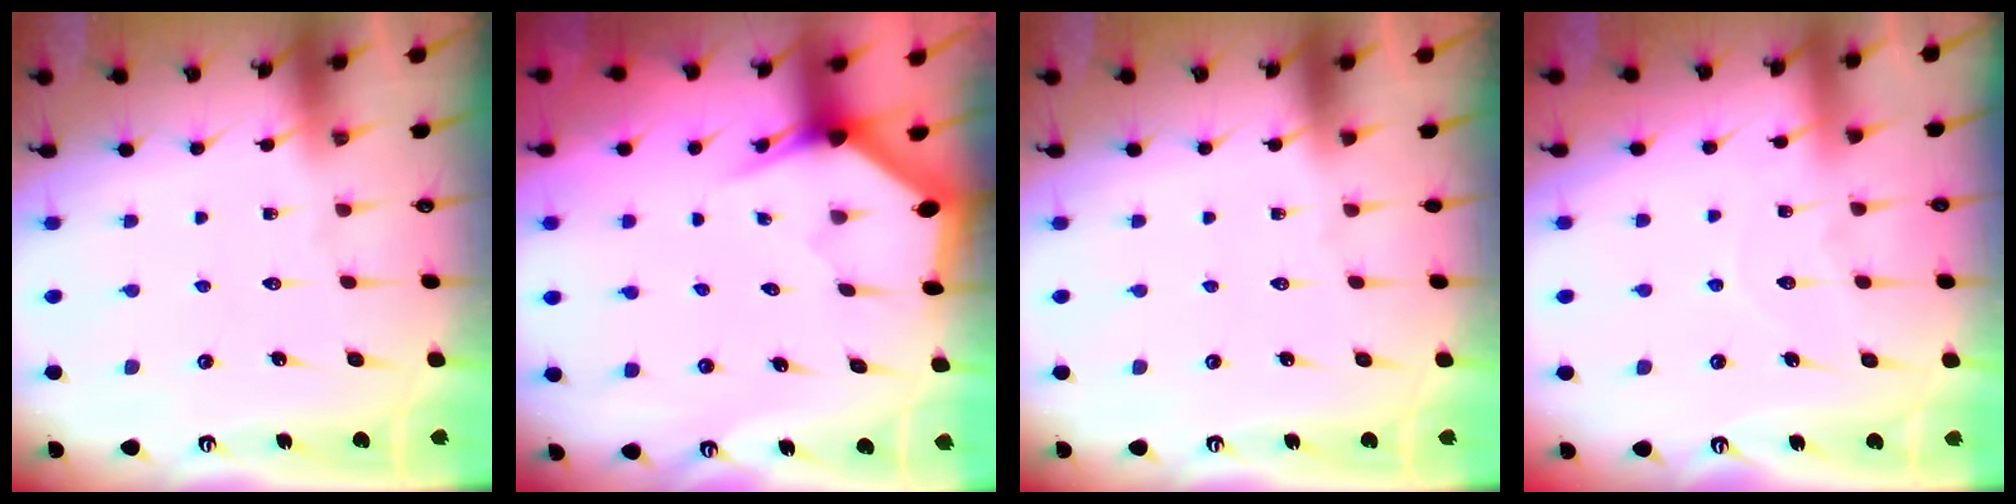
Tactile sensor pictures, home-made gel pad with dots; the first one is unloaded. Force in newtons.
{"total": 3.0, "press": 3.0, "slide": 0.0}
{"total": 0.0}
{"total": 7.2, "press": 7.2, "slide": 0.6}